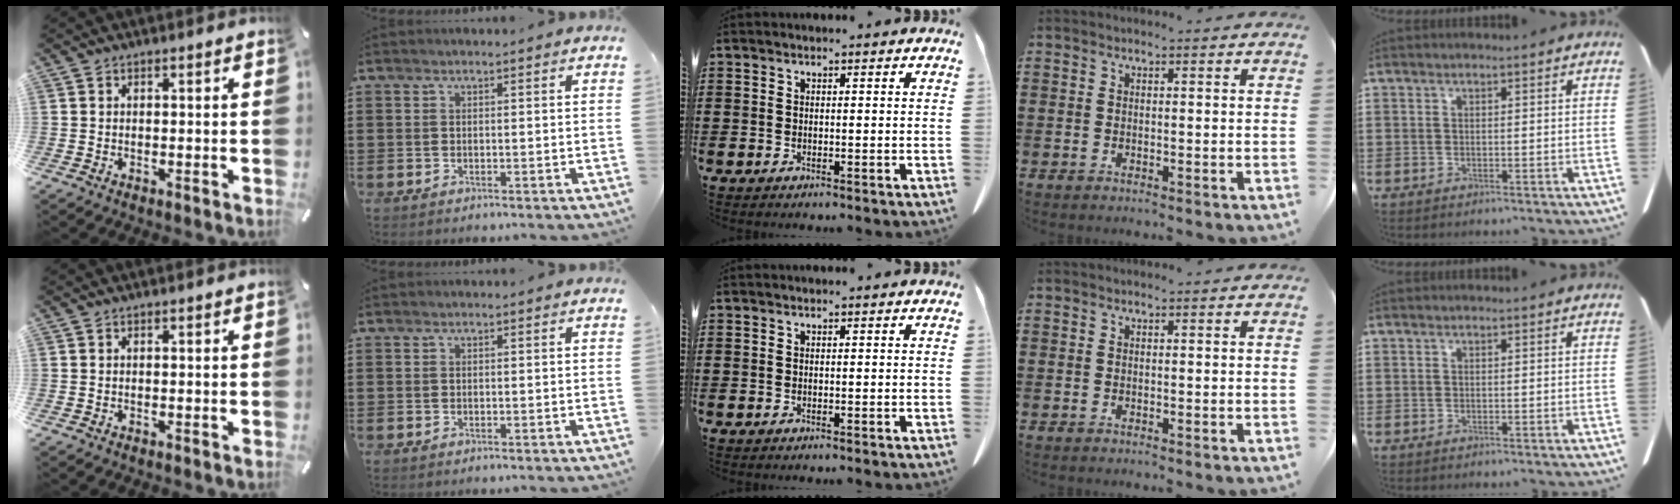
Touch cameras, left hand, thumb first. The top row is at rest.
{}